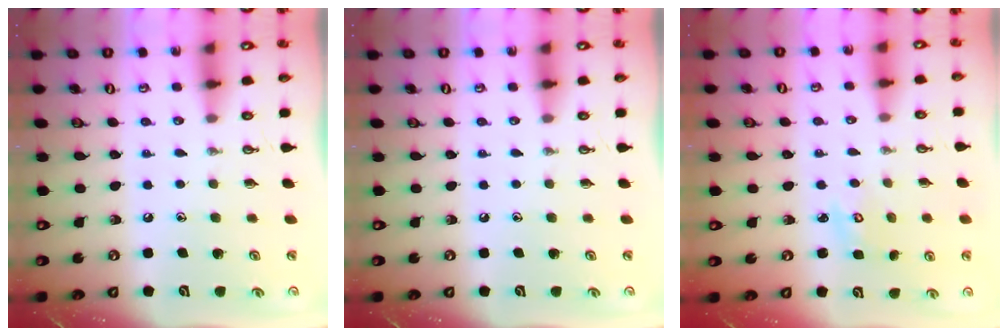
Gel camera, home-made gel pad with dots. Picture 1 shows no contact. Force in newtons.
{"total": 0.0}
{"total": 3.0, "press": 3.0, "slide": 0.3}